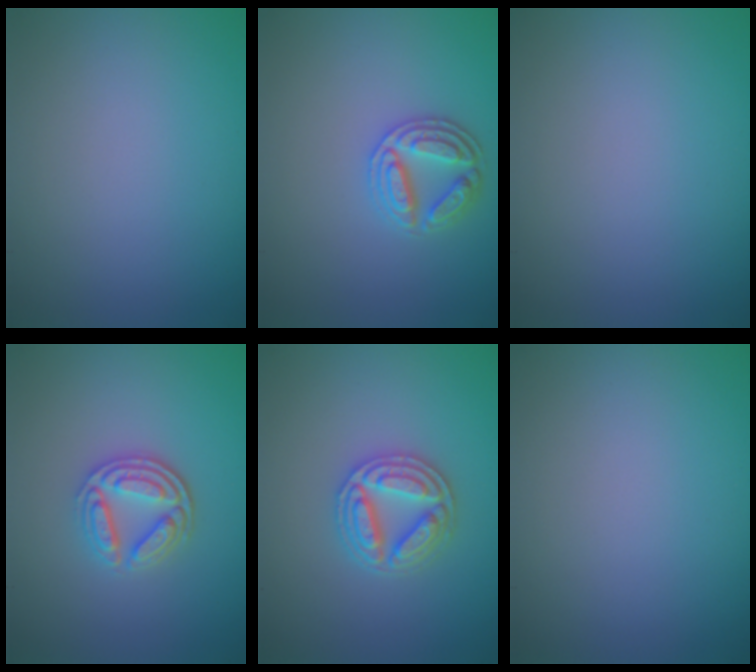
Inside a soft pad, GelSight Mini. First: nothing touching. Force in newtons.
{"total": 2.9, "press": 2.9, "slide": 0.5}
{"total": 0.0}
{"total": 3.7, "press": 3.2, "slide": 1.8}
{"total": 3.6, "press": 3.5, "slide": 0.8}
{"total": 0.0}